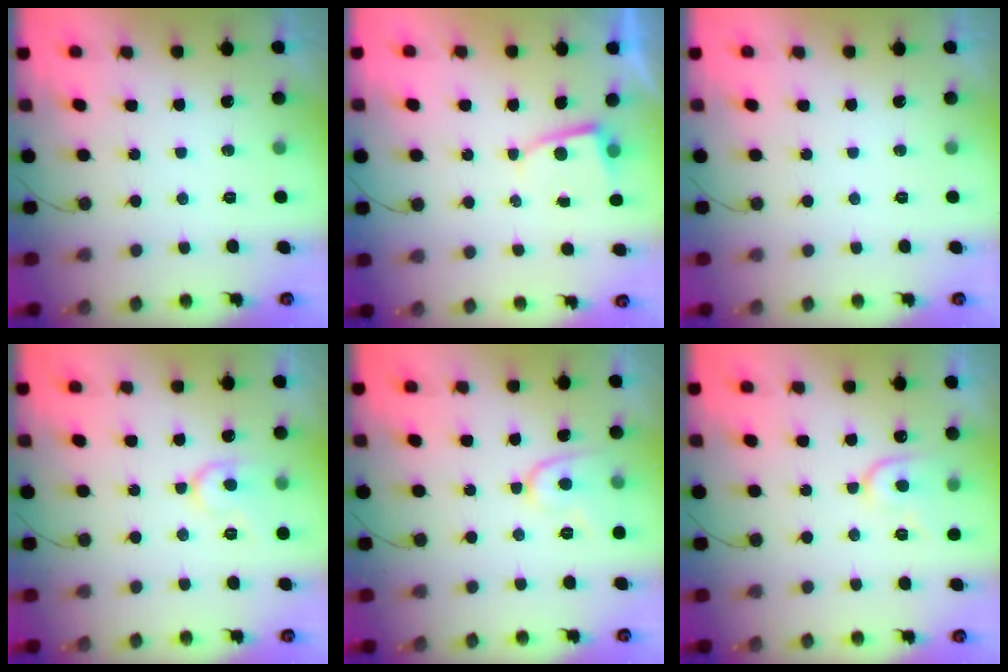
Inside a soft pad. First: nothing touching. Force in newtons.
{"total": 2.7, "press": 2.6, "slide": 0.3}
{"total": 0.0}
{"total": 9.9, "press": 9.8, "slide": 0.8}
{"total": 8.4, "press": 8.3, "slide": 1.0}
{"total": 9.8, "press": 9.8, "slide": 0.7}